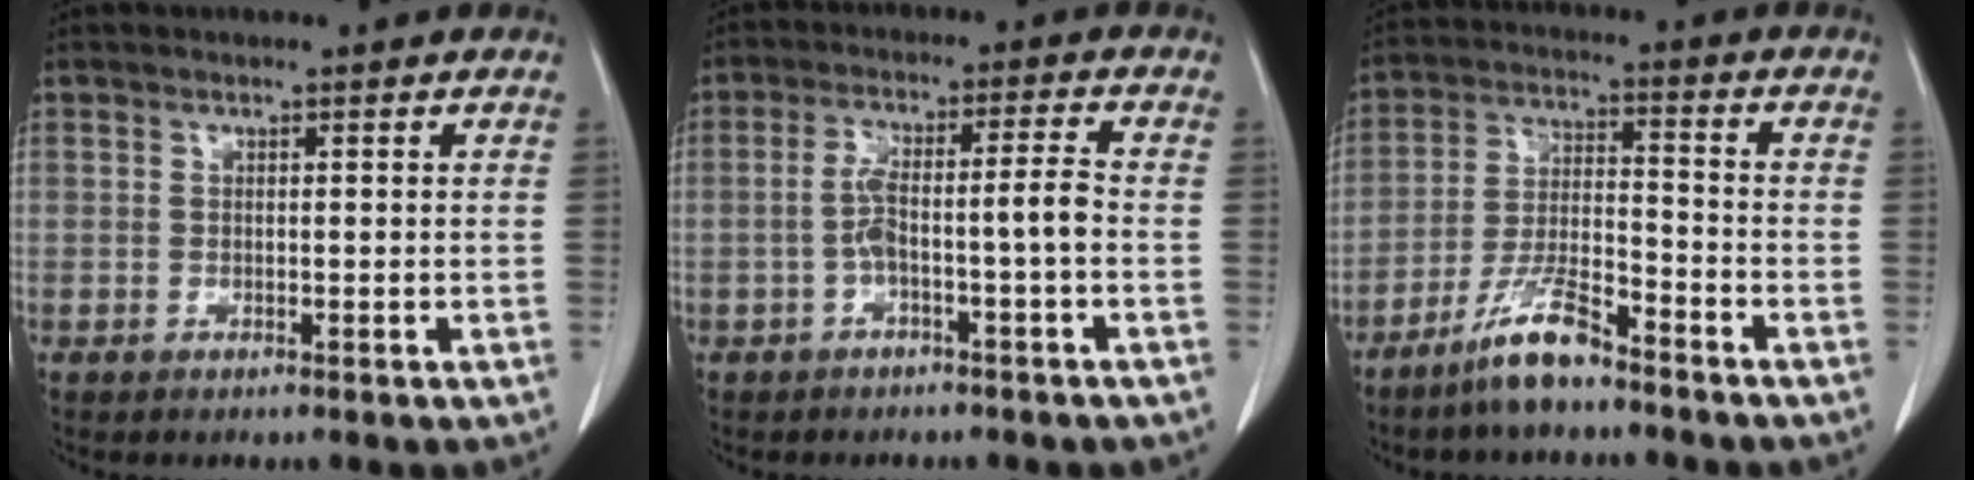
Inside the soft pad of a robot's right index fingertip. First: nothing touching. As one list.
[{"total": 5.8, "force": [-1.8, 0.1, 5.5], "torque": [-0.108, 0.026, -0.026]}, {"total": 8.7, "force": [-6.7, 1.4, 5.3], "torque": [-0.111, -0.013, -0.129]}]